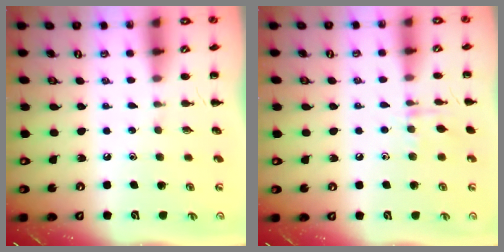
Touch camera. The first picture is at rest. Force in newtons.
{"total": 6.4, "press": 6.4, "slide": 0.9}